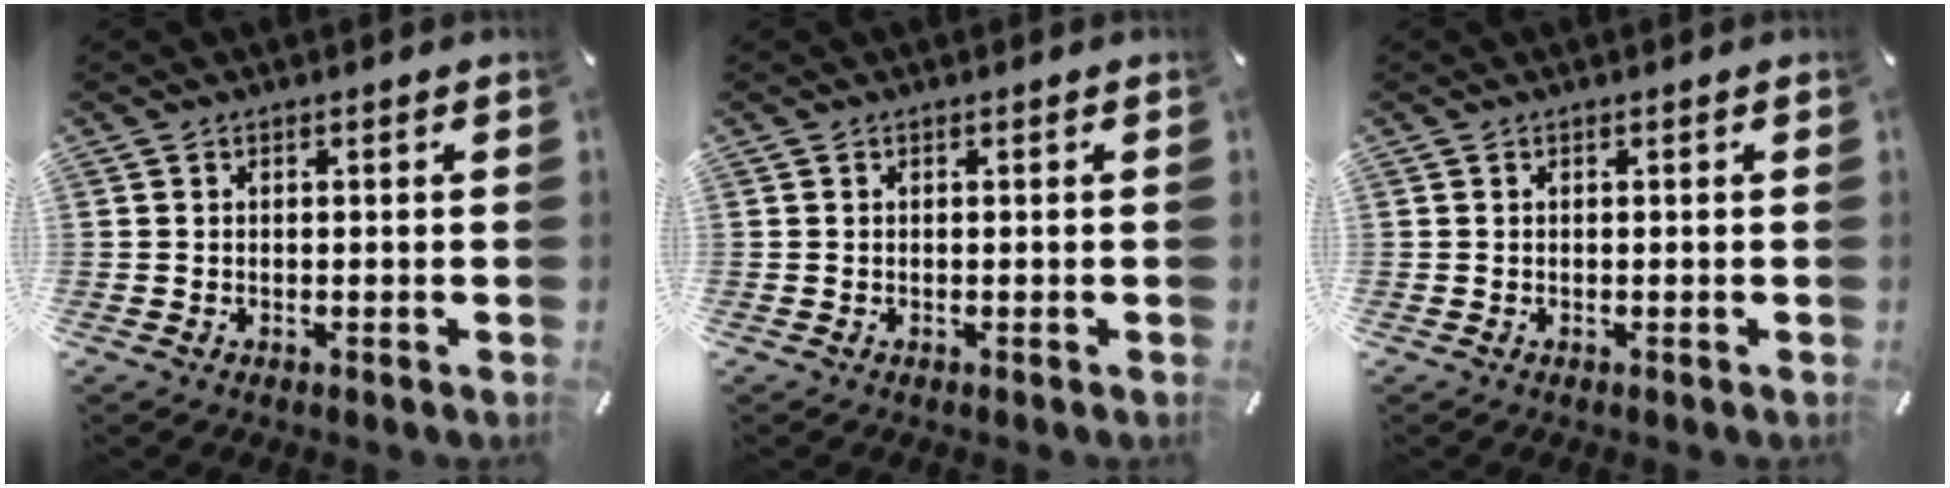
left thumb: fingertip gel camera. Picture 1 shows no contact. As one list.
[{"total": 0.0}, {"total": 0.0}]